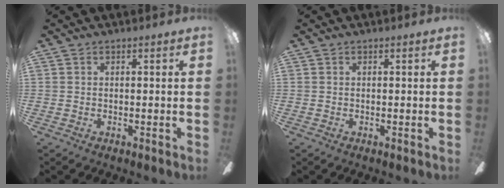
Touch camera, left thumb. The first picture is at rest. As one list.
[{"total": 0.0}]